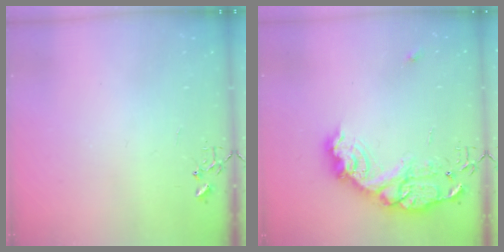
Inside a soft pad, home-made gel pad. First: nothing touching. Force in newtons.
{"total": 18.7, "press": 18.7, "slide": 1.3}